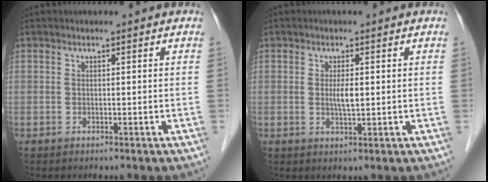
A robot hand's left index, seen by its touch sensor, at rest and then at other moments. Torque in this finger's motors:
{"motor_torque": [0.39, 0.29, 0.20, 0.04]}